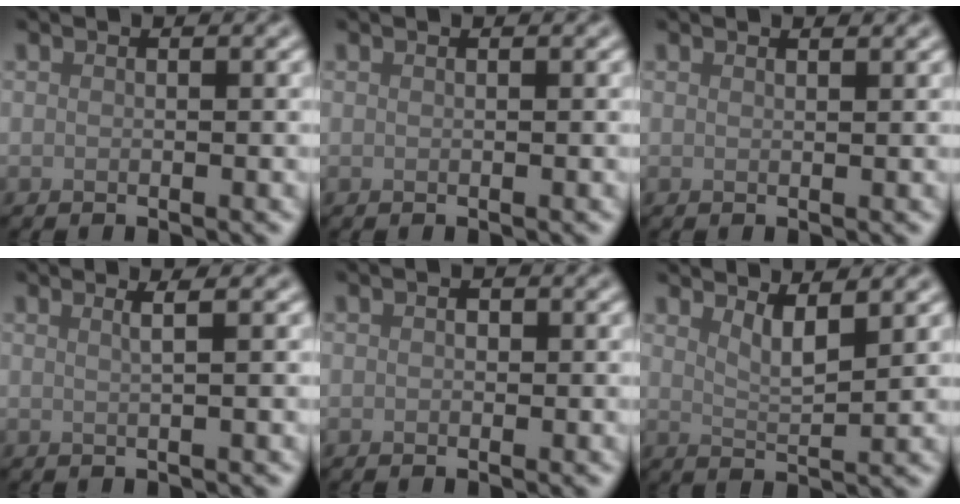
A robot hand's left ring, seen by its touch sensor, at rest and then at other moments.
{"total": 0.0}
{"total": 0.5, "force": [0.5, 0.1, 0.2], "torque": [-0.002, -0.001, 0.009]}
{"total": 1.9, "force": [0.8, 0.7, 1.6], "torque": [-0.014, 0.003, -0.007]}
{"total": 0.6, "force": [0.0, 0.5, 0.3], "torque": [-0.003, -0.003, -0.002]}
{"total": 2.8, "force": [1.9, 0.7, 1.9], "torque": [-0.028, -0.008, 0.035]}